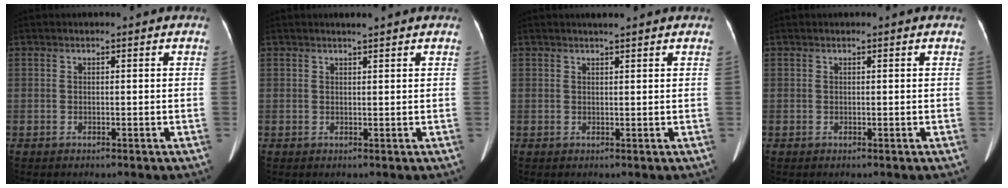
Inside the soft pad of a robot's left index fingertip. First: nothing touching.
{"total": 1.6, "force": [1.4, -0.1, 0.8], "torque": [-0.011, 0.006, 0.025]}
{"total": 2.5, "force": [2.1, 0.0, 1.3], "torque": [-0.015, 0.012, 0.030]}
{"total": 0.0}